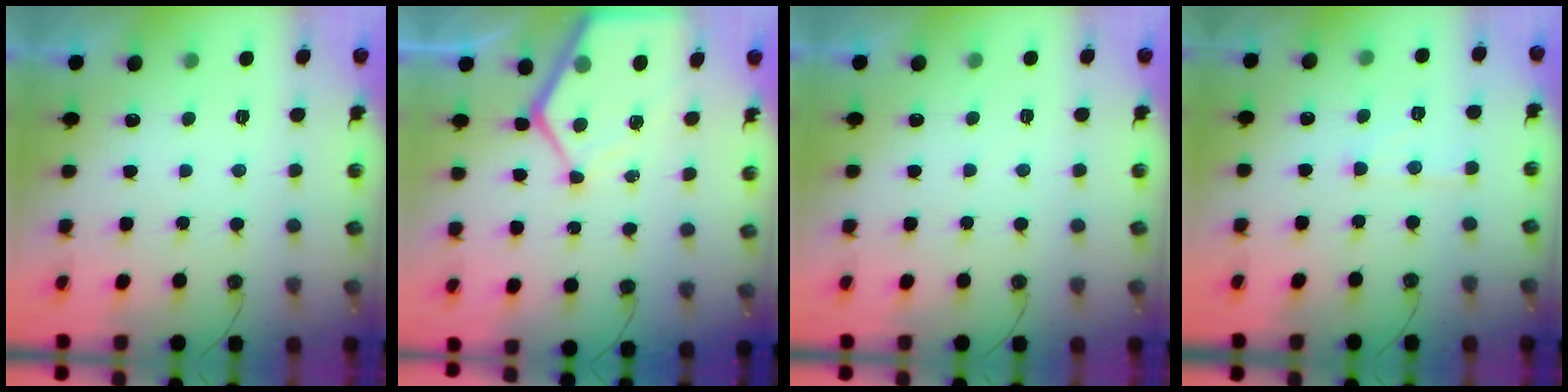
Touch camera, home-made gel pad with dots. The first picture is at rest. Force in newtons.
{"total": 11.2, "press": 11.1, "slide": 1.2}
{"total": 3.1, "press": 3.1, "slide": 0.3}
{"total": 6.9, "press": 6.9, "slide": 0.2}